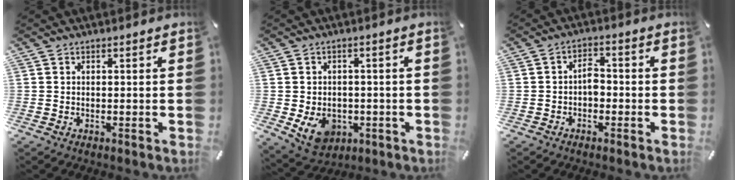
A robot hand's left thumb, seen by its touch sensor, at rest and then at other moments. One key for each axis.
{"total": 8.3, "fx": -2.3, "fy": 6.7, "fz": 4.4, "tx": -0.081, "ty": 0.006, "tz": -0.042}
{"total": 3.9, "fx": -1.1, "fy": 2.5, "fz": 2.8, "tx": -0.051, "ty": 0.013, "tz": -0.022}